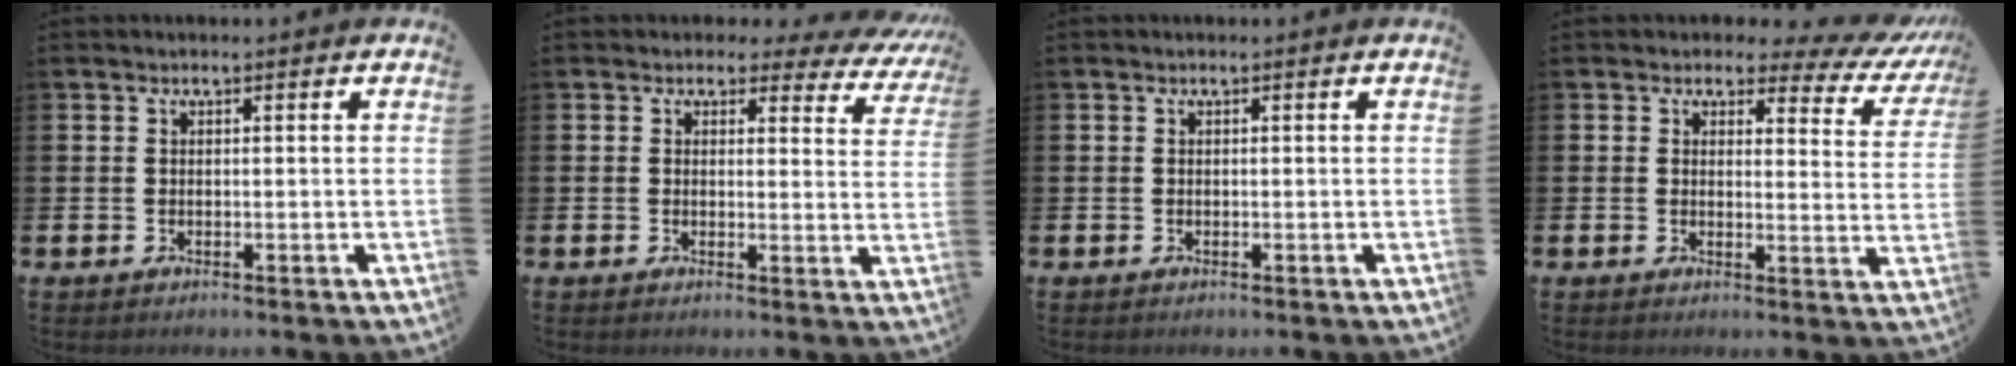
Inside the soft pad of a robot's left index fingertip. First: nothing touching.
{"total": 2.4, "force": [1.8, 1.5, 0.4], "torque": [-0.003, -0.018, 0.022]}
{"total": 0.0}
{"total": 2.8, "force": [2.0, 1.8, 0.9], "torque": [-0.015, -0.026, 0.022]}